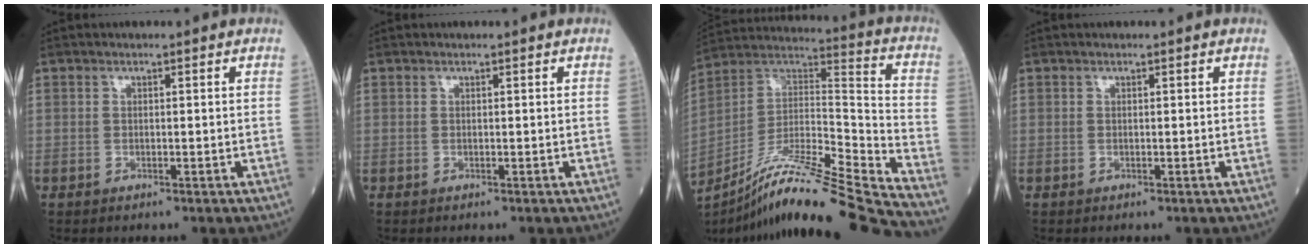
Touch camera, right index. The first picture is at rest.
{"total": 0.0}
{"total": 24.8, "force": [-21.5, -1.5, 12.3], "torque": [-0.201, -0.016, -0.362]}
{"total": 0.0}